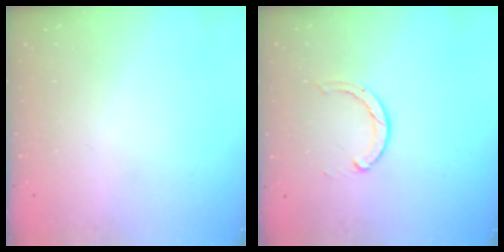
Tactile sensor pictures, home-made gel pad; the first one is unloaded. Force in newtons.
{"total": 1.9, "press": 1.9, "slide": 0.2}